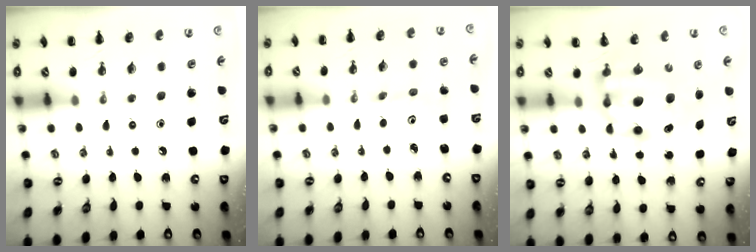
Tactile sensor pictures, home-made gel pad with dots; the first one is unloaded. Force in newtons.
{"total": 0.9, "press": 0.9, "slide": 0.3}
{"total": 9.7, "press": 9.3, "slide": 3.0}